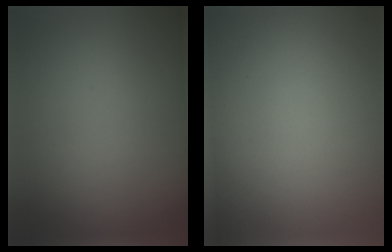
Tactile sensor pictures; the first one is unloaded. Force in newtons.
{"total": 0.0}